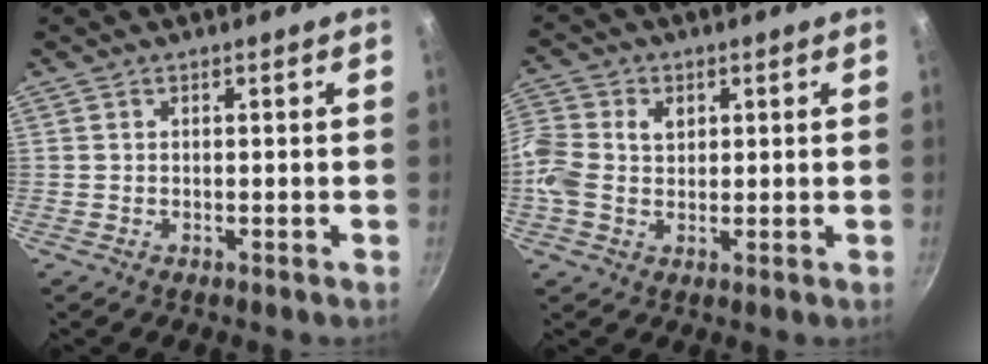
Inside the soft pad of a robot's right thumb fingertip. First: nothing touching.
{"total": 7.4, "force": [0.7, 5.7, 4.6], "torque": [-0.104, 0.013, 0.001]}